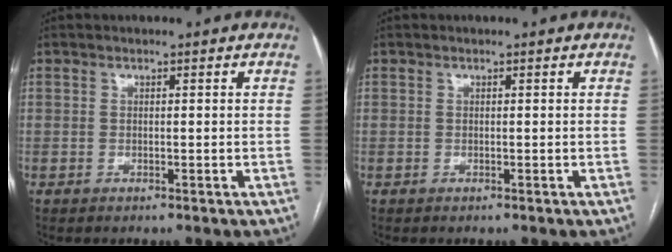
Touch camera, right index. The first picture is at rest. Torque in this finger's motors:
{"motor_torque": [0.25, 0.00, -0.03, 0.00]}